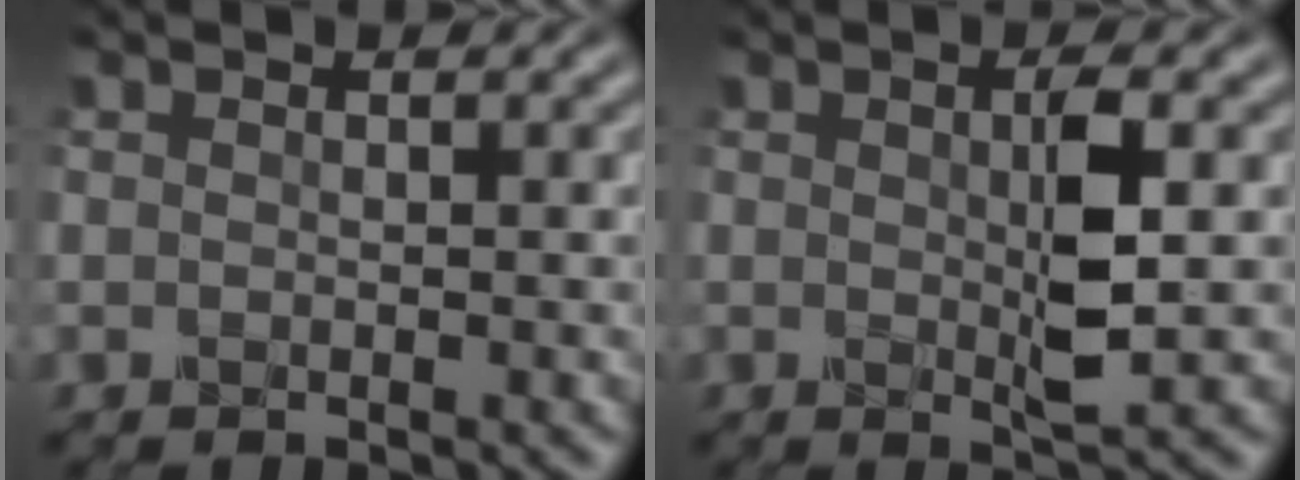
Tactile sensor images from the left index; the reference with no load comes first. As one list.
[{"total": 3.7, "force": [0.3, 0.7, 3.6], "torque": [-0.065, -0.004, 0.007]}]